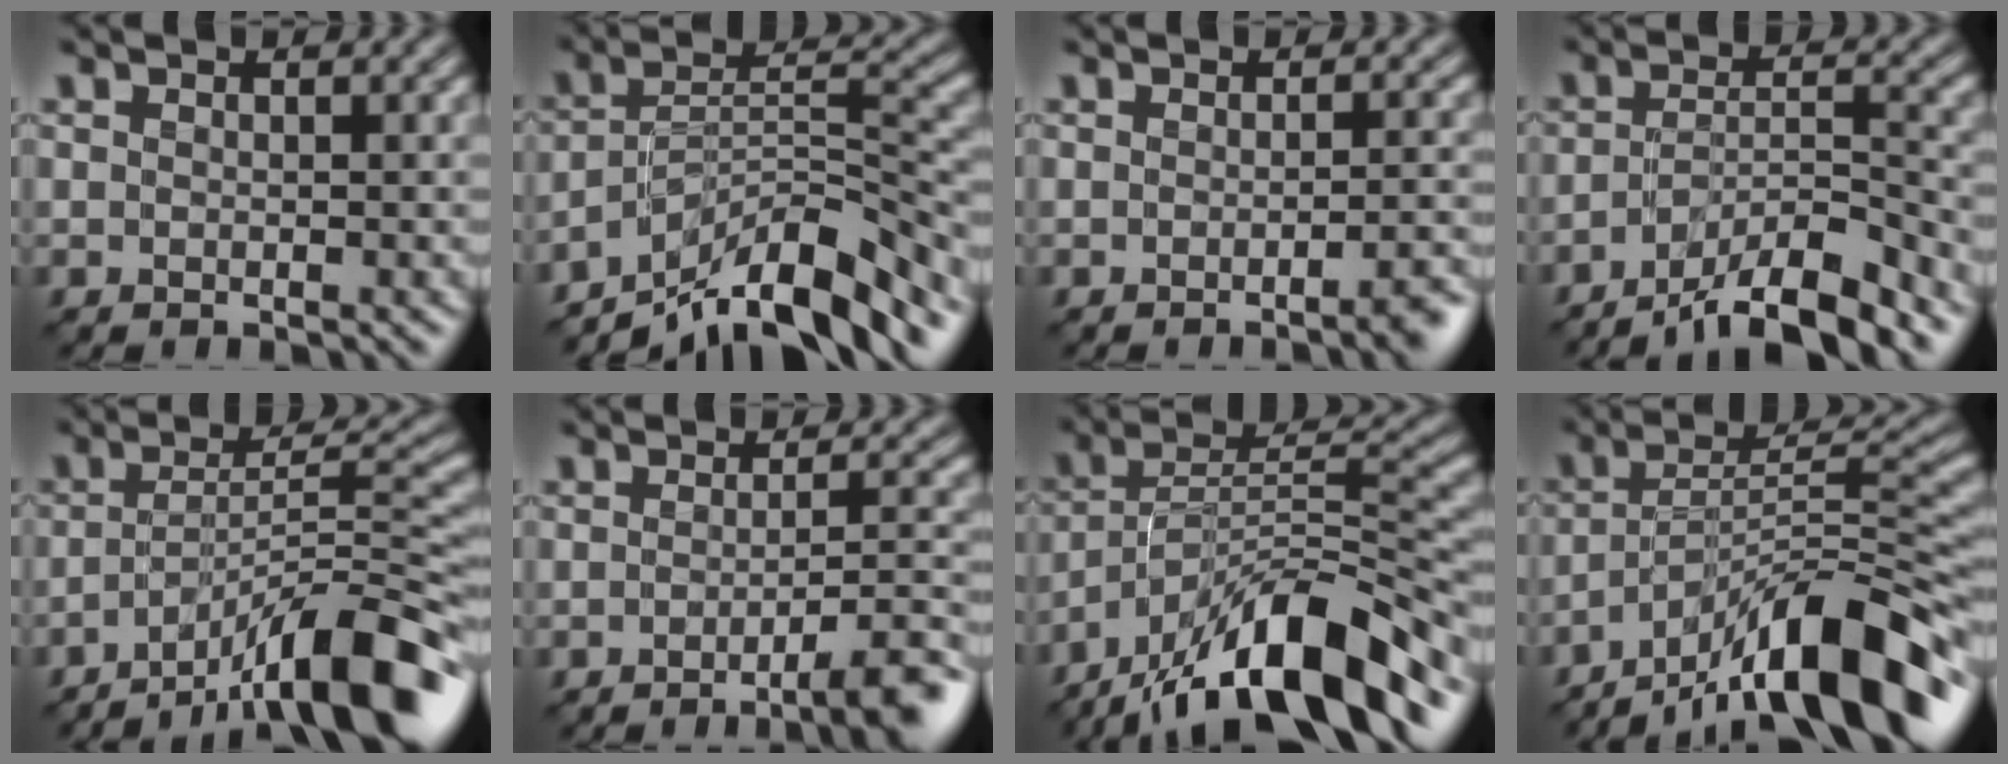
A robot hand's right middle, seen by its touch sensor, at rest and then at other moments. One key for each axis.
{"total": 11.1, "fx": -8.4, "fy": 2.9, "fz": 6.7, "tx": -0.099, "ty": 0.014, "tz": -0.156}
{"total": 2.8, "fx": -1.4, "fy": 0.6, "fz": 2.3, "tx": -0.022, "ty": 0.002, "tz": -0.030}
{"total": 7.9, "fx": -5.8, "fy": 1.8, "fz": 5.1, "tx": -0.076, "ty": 0.003, "tz": -0.098}
{"total": 11.1, "fx": -6.7, "fy": 2.3, "fz": 8.5, "tx": -0.115, "ty": 0.018, "tz": -0.112}
{"total": 5.5, "fx": -2.9, "fy": 1.0, "fz": 4.6, "tx": -0.052, "ty": 0.006, "tz": -0.047}
{"total": 13.9, "fx": -10.3, "fy": 3.7, "fz": 8.6, "tx": -0.135, "ty": 0.025, "tz": -0.186}
{"total": 13.0, "fx": -9.0, "fy": 3.0, "fz": 8.9, "tx": -0.127, "ty": 0.022, "tz": -0.160}